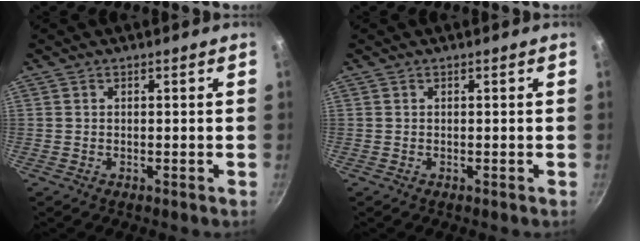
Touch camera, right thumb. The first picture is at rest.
{"total": 0.0}